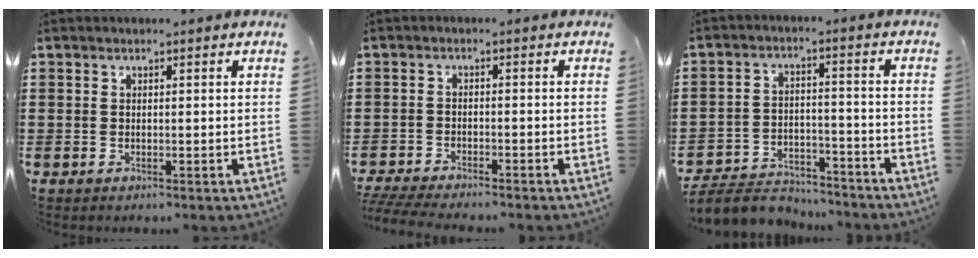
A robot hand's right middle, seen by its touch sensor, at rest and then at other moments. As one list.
[{"total": 3.3, "force": [-3.2, 0.1, 0.8], "torque": [-0.028, -0.008, -0.070]}, {"total": 6.4, "force": [-6.2, 1.3, 1.1], "torque": [-0.027, 0.010, -0.123]}]